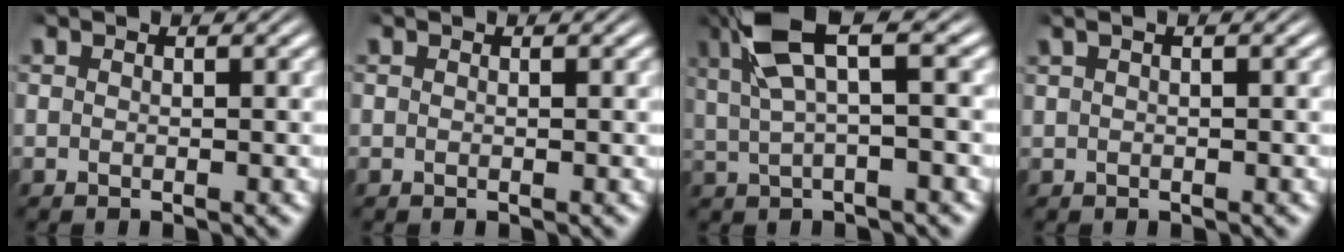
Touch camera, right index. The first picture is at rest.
{"total": 0.0}
{"total": 7.8, "force": [3.2, 3.1, 6.3], "torque": [-0.111, 0.013, 0.050]}
{"total": 1.5, "force": [0.9, 0.4, 1.2], "torque": [-0.010, 0.019, 0.007]}